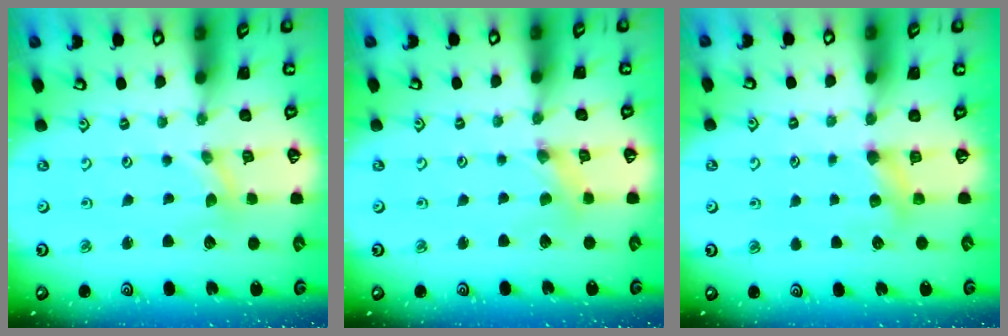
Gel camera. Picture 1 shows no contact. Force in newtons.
{"total": 0.8, "press": 0.8, "slide": 0.2}
{"total": 4.1, "press": 4.1, "slide": 0.5}